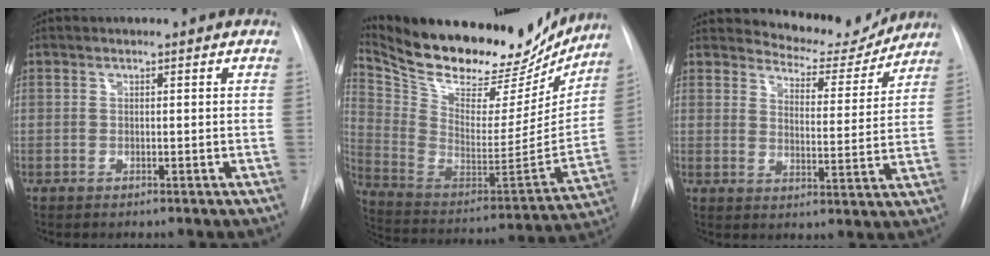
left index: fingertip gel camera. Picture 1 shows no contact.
{"total": 27.7, "force": [23.8, 9.2, 10.6], "torque": [-0.199, -0.025, 0.358]}
{"total": 9.4, "force": [9.1, 2.2, 0.5], "torque": [-0.004, -0.022, 0.120]}